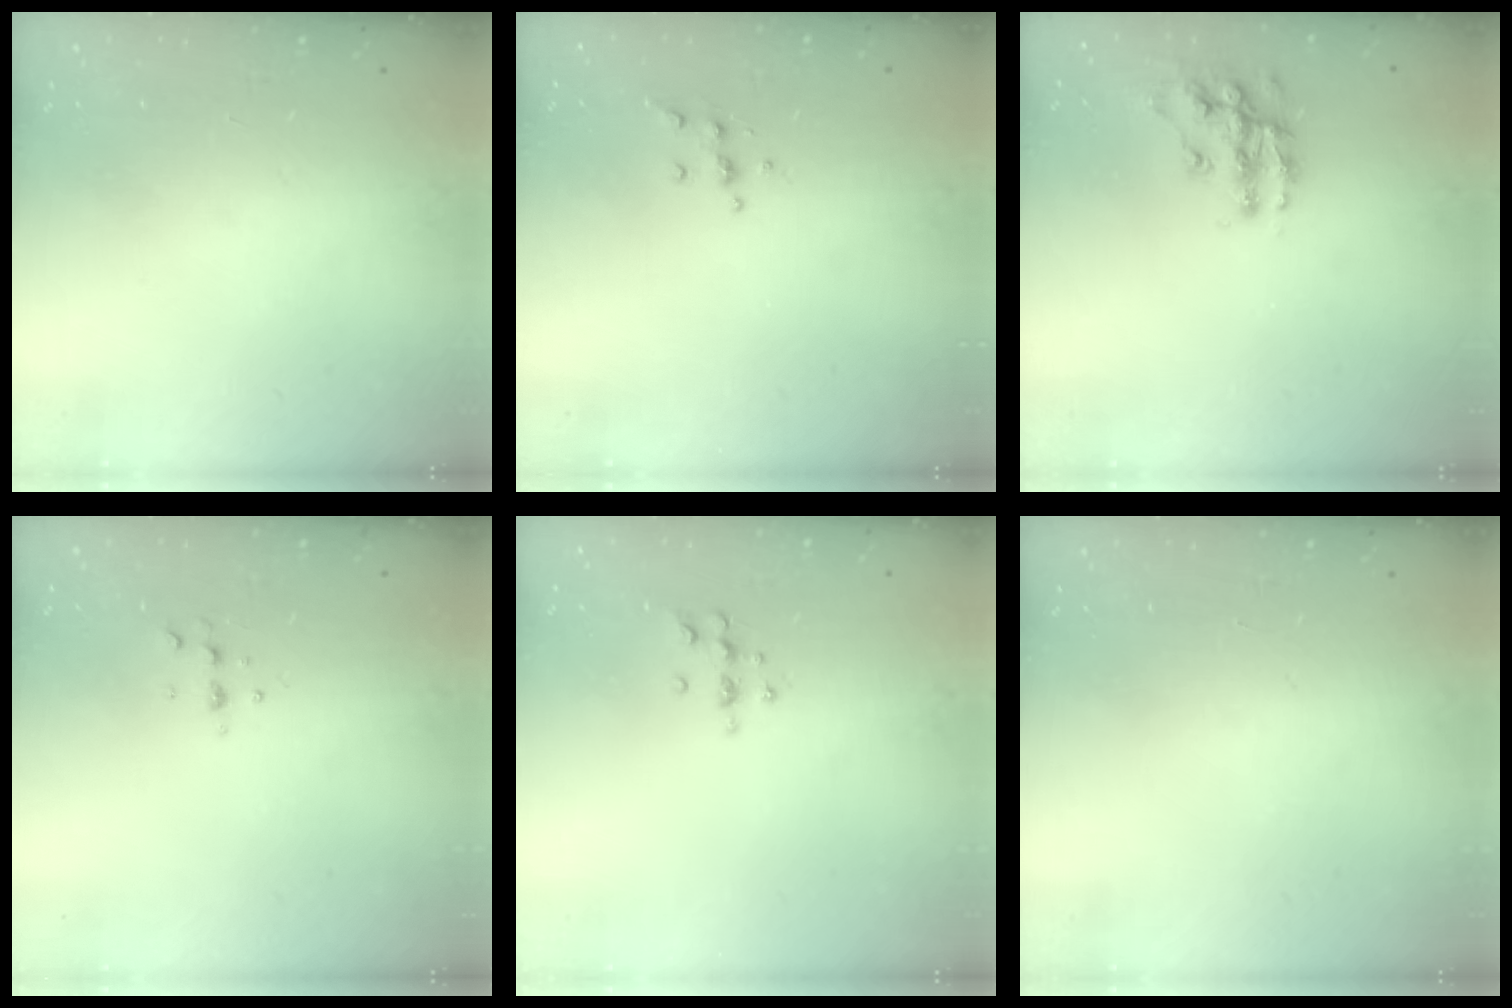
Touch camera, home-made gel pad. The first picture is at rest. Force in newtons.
{"total": 4.2, "press": 4.2, "slide": 0.4}
{"total": 12.2, "press": 12.1, "slide": 0.6}
{"total": 4.7, "press": 4.6, "slide": 0.6}
{"total": 5.7, "press": 5.7, "slide": 0.8}
{"total": 0.0}